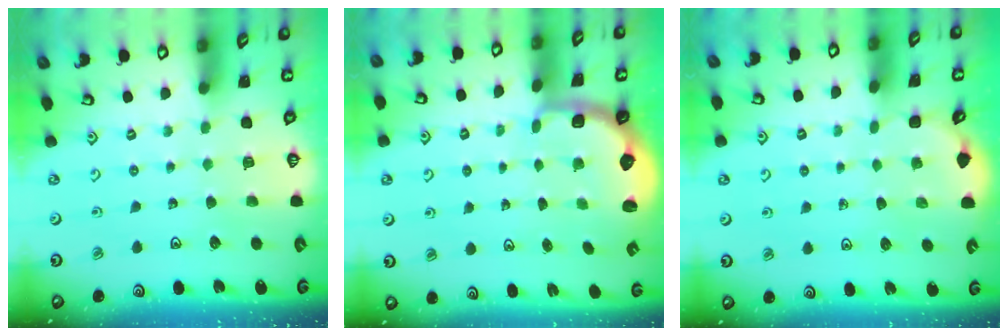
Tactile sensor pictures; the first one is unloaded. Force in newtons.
{"total": 2.6, "press": 1.9, "slide": 1.7}
{"total": 2.4, "press": 2.0, "slide": 1.3}